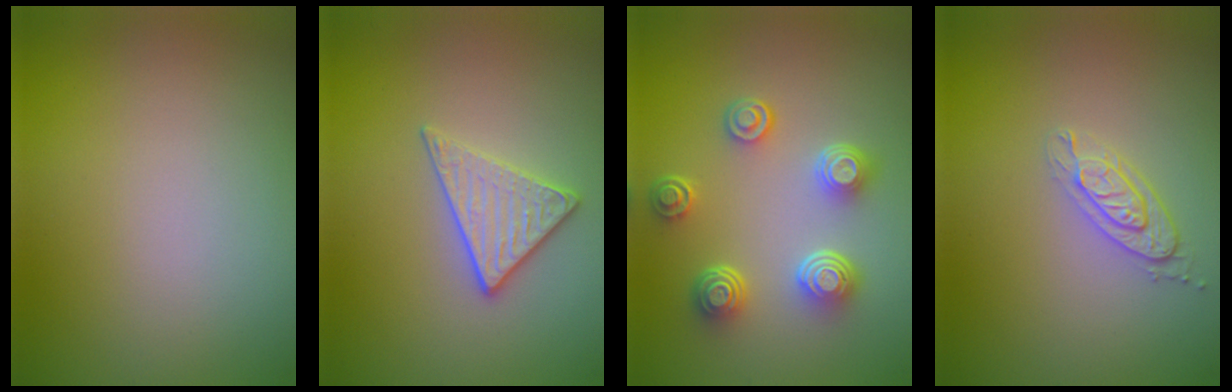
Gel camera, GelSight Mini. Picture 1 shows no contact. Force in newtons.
{"total": 2.8, "press": 2.6, "slide": 1.1}
{"total": 4.9, "press": 3.5, "slide": 3.4}
{"total": 2.1, "press": 1.9, "slide": 0.8}